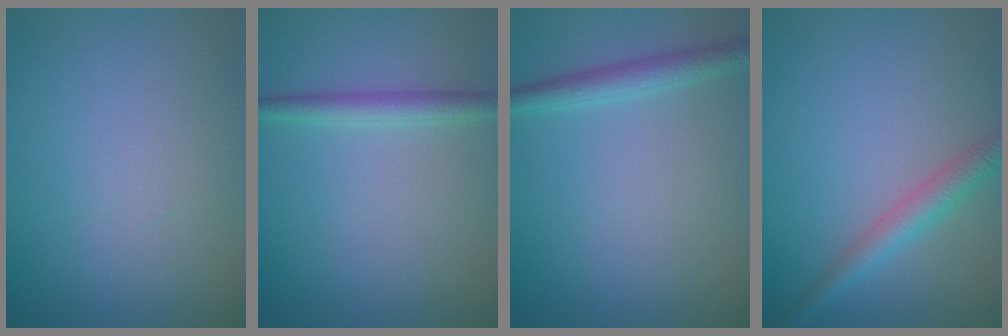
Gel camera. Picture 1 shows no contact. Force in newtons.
{"total": 2.1, "press": 2.1, "slide": 0.0}
{"total": 2.3, "press": 2.2, "slide": 0.1}
{"total": 2.8, "press": 2.8, "slide": 0.1}